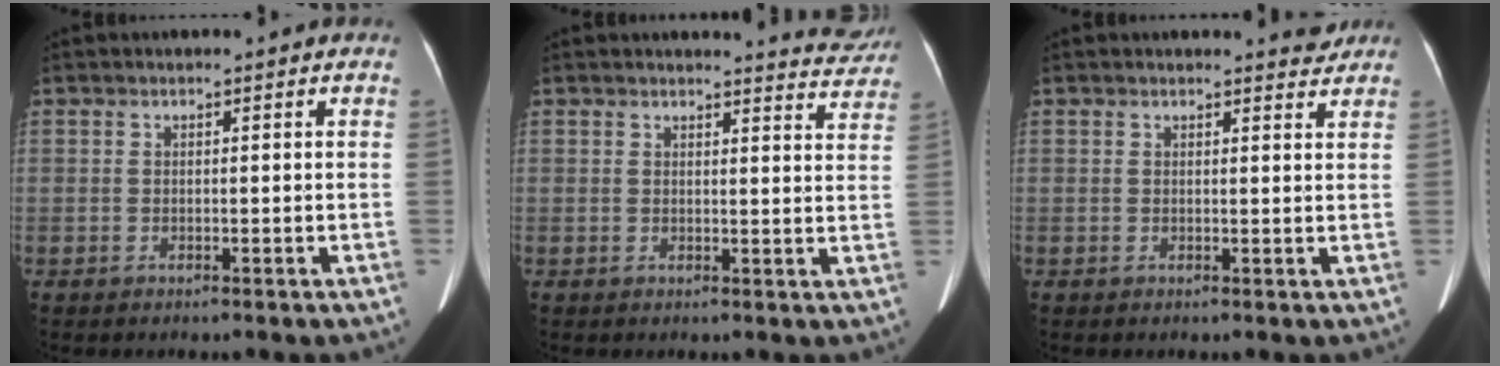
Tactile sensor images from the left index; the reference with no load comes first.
{"total": 5.7, "force": [5.7, 0.4, -0.2], "torque": [0.006, -0.028, 0.044]}
{"total": 2.2, "force": [2.2, 0.3, 0.2], "torque": [-0.005, -0.010, 0.019]}